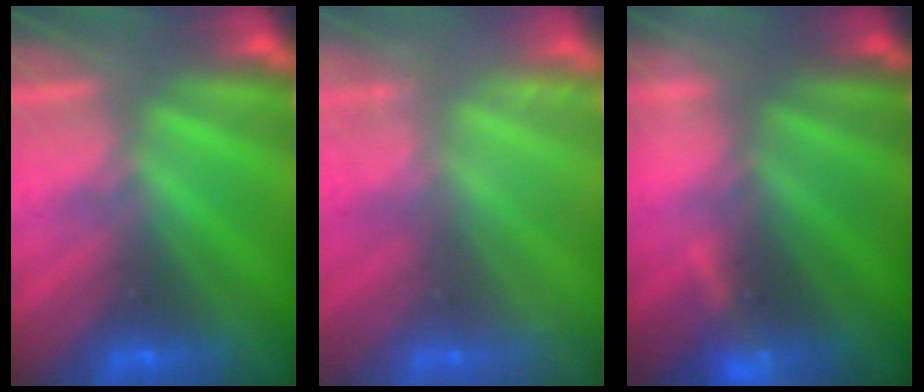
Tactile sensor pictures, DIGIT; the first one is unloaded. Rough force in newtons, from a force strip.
{"total": 2.2}
{"total": 3.4}